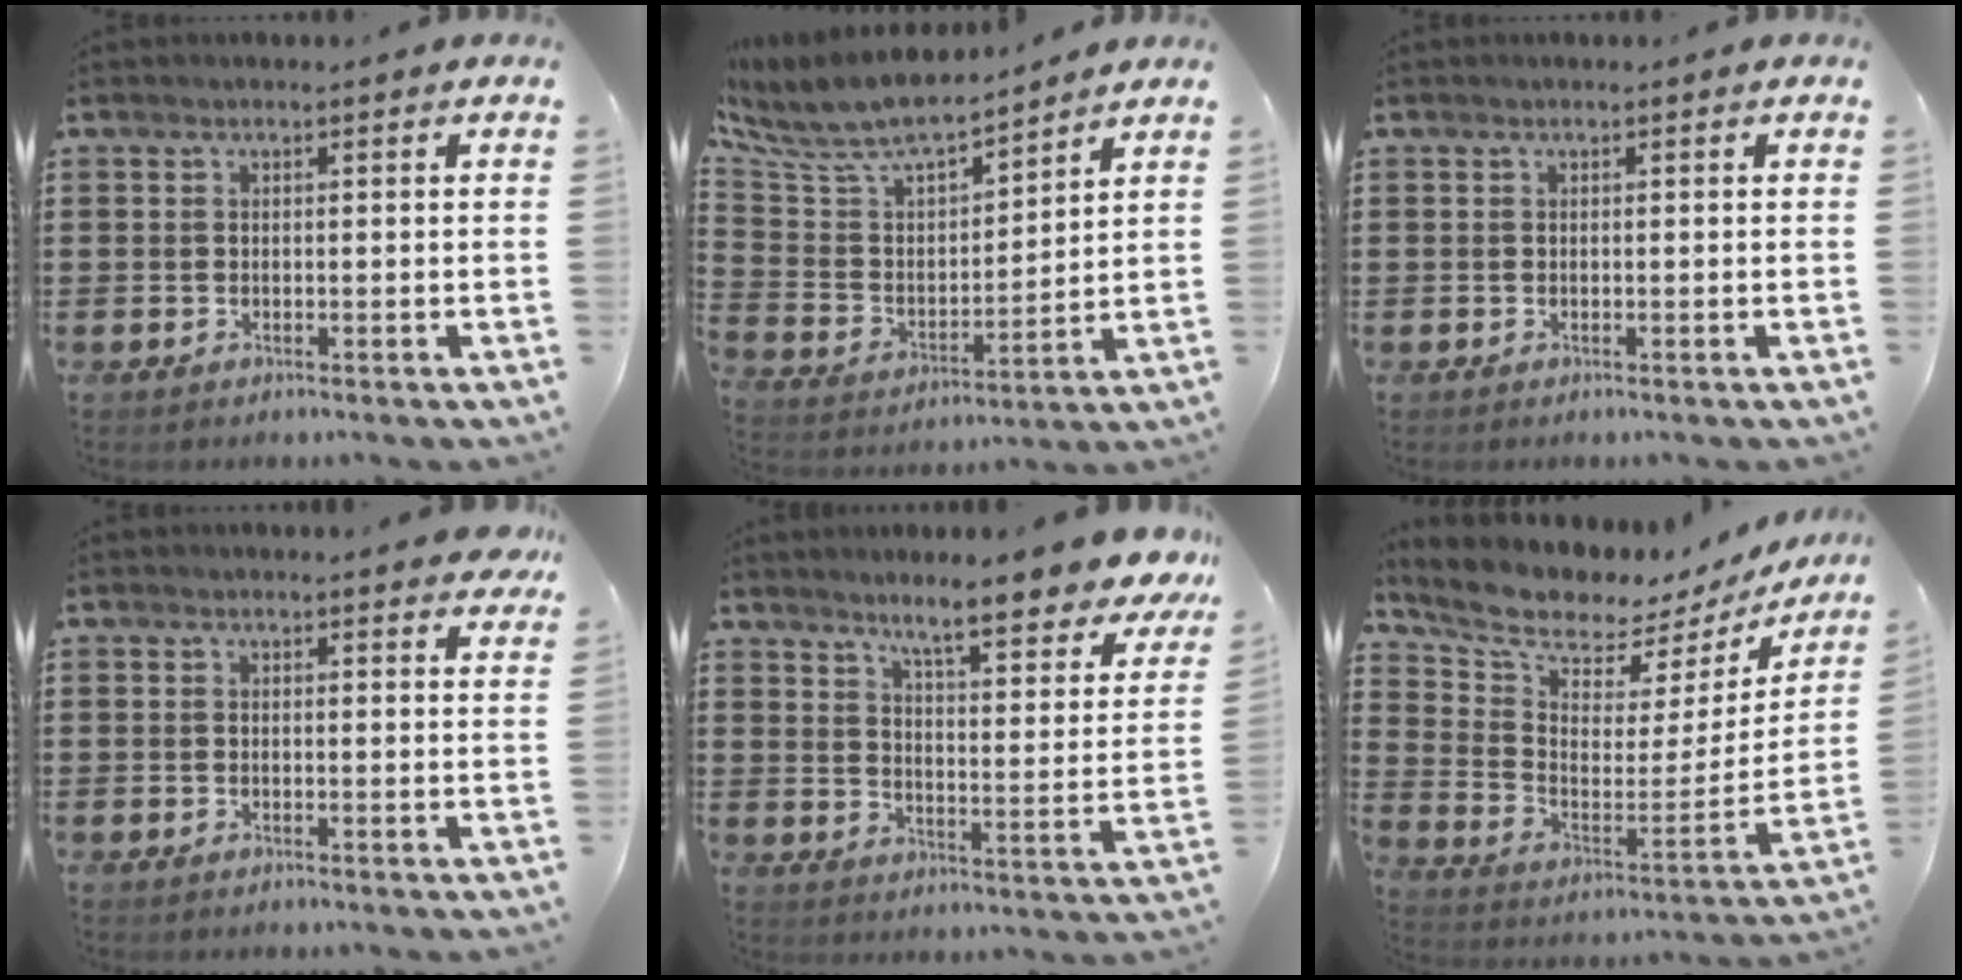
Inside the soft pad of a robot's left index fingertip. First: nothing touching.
{"total": 8.5, "force": [7.5, 2.0, 3.4], "torque": [-0.104, -0.049, 0.129]}
{"total": 0.0}
{"total": 1.7, "force": [1.6, 0.2, 0.7], "torque": [-0.010, 0.001, 0.028]}
{"total": 8.3, "force": [7.3, -0.2, 3.9], "torque": [-0.079, -0.057, 0.118]}
{"total": 6.9, "force": [6.4, 1.6, 2.0], "torque": [-0.077, -0.058, 0.108]}